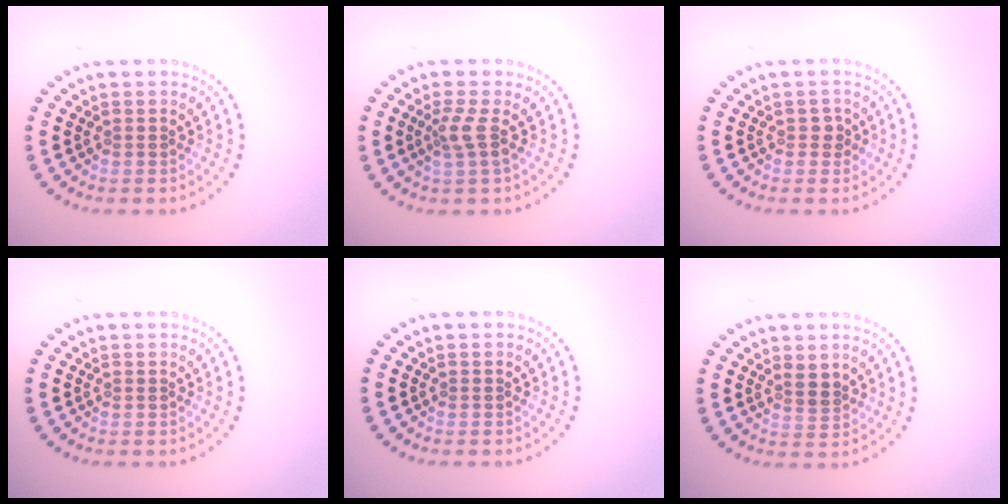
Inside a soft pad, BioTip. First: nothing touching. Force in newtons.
{"total": 2.0, "press": 1.5, "slide": 1.3}
{"total": 0.9, "press": 0.8, "slide": 0.3}
{"total": 0.0}
{"total": 0.0}
{"total": 1.2, "press": 0.9, "slide": 0.7}